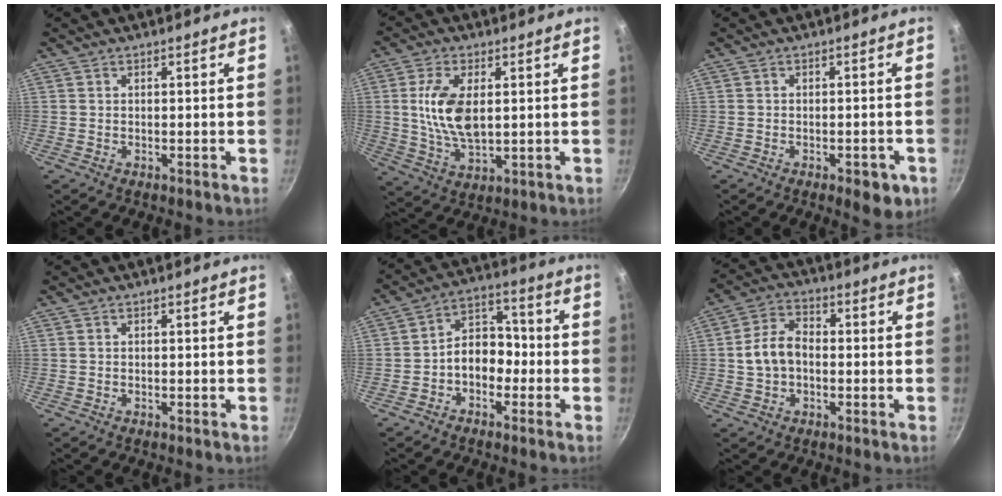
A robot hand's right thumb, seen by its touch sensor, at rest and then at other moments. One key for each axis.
{"total": 10.7, "fx": 1.6, "fy": 5.5, "fz": 9.1, "tx": -0.174, "ty": -0.007, "tz": 0.035}
{"total": 5.6, "fx": -2.5, "fy": 2.7, "fz": 4.3, "tx": -0.033, "ty": 0.016, "tz": -0.025}
{"total": 0.0}
{"total": 8.2, "fx": -2.4, "fy": 5.9, "fz": 5.1, "tx": -0.036, "ty": 0.044, "tz": -0.050}
{"total": 8.0, "fx": -0.4, "fy": 5.7, "fz": 5.6, "tx": -0.089, "ty": 0.025, "tz": -0.016}